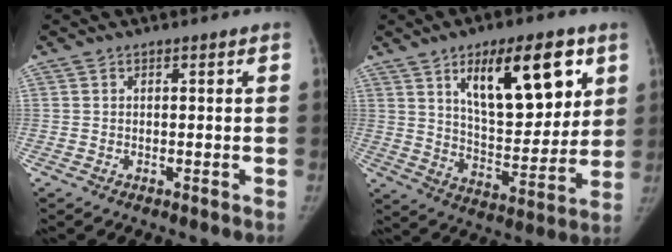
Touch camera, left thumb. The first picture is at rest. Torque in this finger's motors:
{"motor_torque": [1.21, 1.31, 0.91, -0.11, 0.11]}